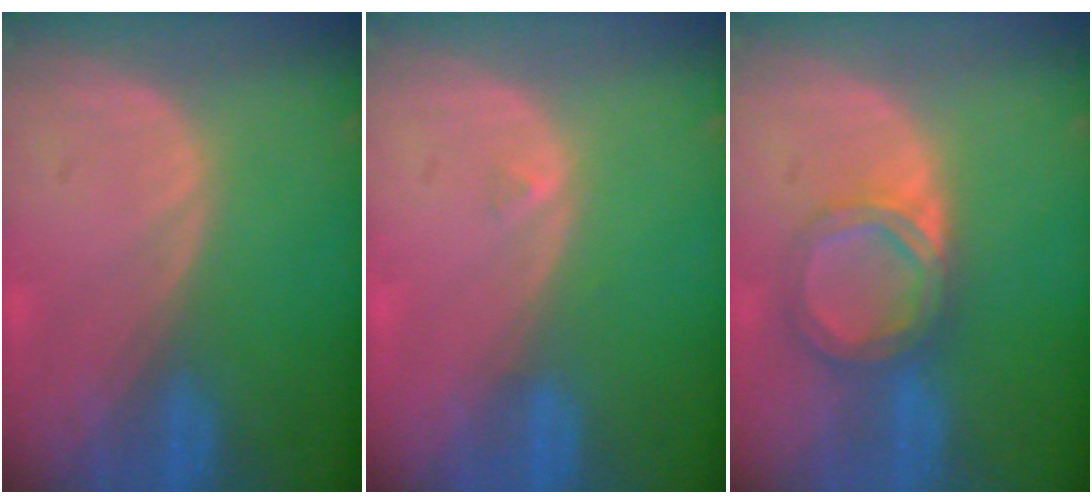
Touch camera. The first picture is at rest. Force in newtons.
{"total": 0.5, "press": 0.5, "slide": 0.2}
{"total": 5.7, "press": 5.2, "slide": 2.2}